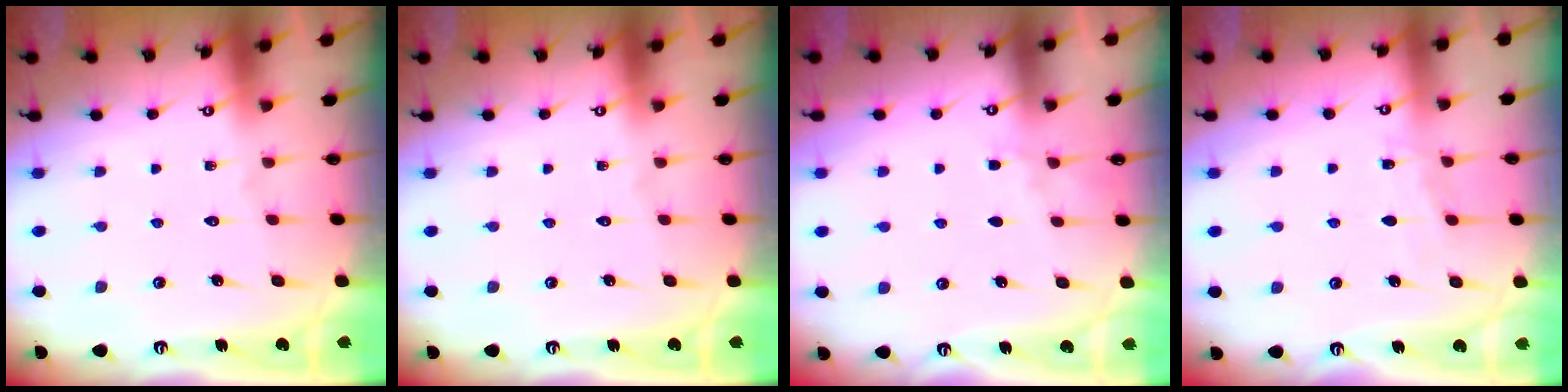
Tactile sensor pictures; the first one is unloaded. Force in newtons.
{"total": 0.0}
{"total": 2.9, "press": 2.8, "slide": 0.5}
{"total": 4.4, "press": 4.3, "slide": 0.6}